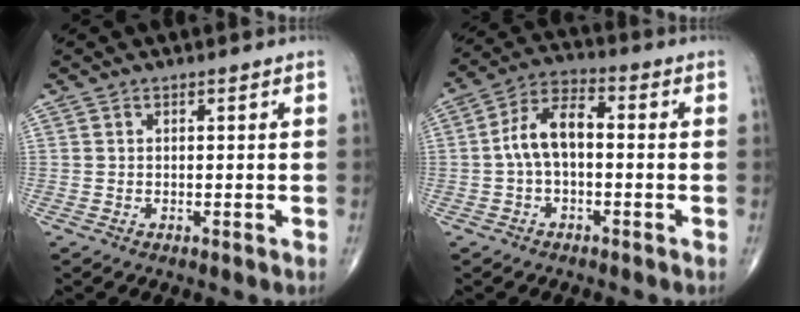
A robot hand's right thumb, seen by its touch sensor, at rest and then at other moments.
{"total": 8.4, "force": [-0.5, 4.6, 7.1], "torque": [-0.130, 0.033, -0.020]}